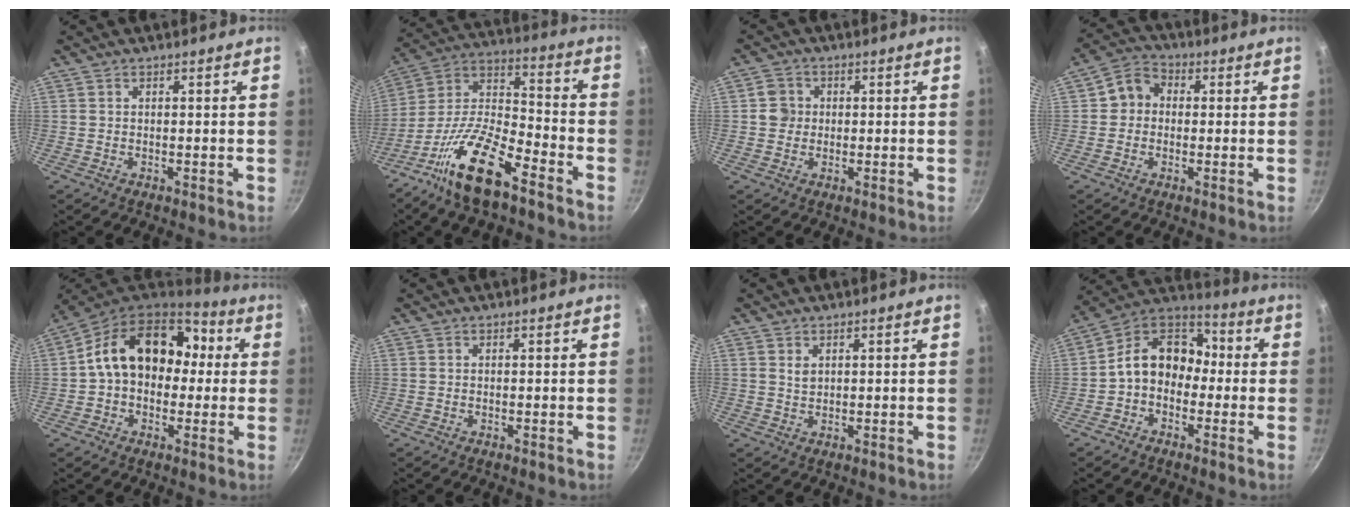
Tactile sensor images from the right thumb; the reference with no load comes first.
{"total": 17.6, "force": [-10.6, 6.2, 12.6], "torque": [-0.231, 0.074, -0.218]}
{"total": 3.7, "force": [0.3, 3.5, 1.2], "torque": [0.001, 0.007, 0.000]}
{"total": 5.9, "force": [0.2, 5.3, 2.7], "torque": [-0.019, 0.014, -0.014]}
{"total": 18.3, "force": [2.3, 13.5, 12.2], "torque": [-0.147, 0.044, 0.024]}
{"total": 0.0}
{"total": 1.8, "force": [0.9, 1.2, 1.0], "torque": [-0.017, -0.002, 0.019]}
{"total": 12.2, "force": [-1.5, 9.5, 7.5], "torque": [-0.084, 0.052, -0.055]}